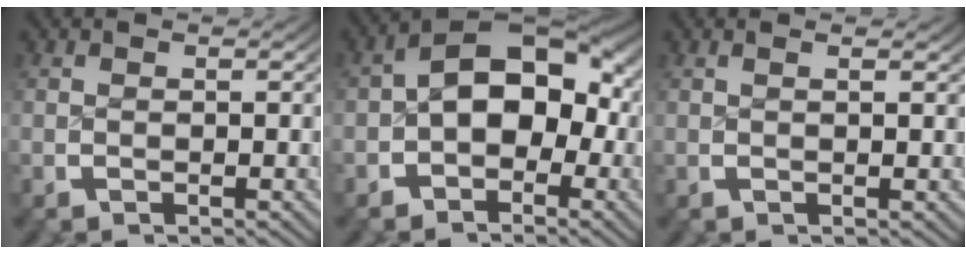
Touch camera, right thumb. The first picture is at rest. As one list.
[{"total": 9.7, "force": [-0.4, 6.3, 7.4], "torque": [-0.118, -0.019, 0.000]}, {"total": 0.6, "force": [0.4, -0.1, 0.4], "torque": [-0.011, -0.003, 0.011]}]